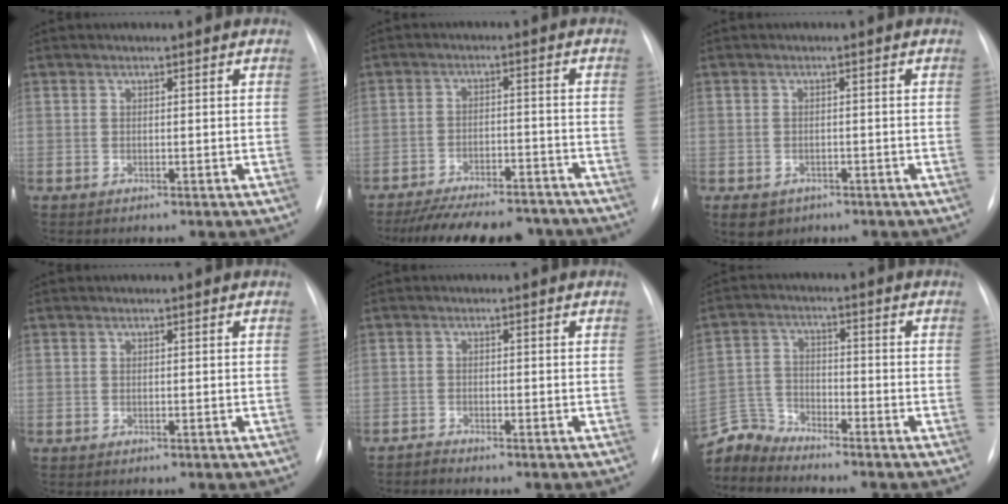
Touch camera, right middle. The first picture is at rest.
{"total": 16.6, "force": [-14.7, 4.5, 6.2], "torque": [-0.115, -0.002, -0.204]}
{"total": 6.3, "force": [-3.6, 4.8, 2.0], "torque": [-0.039, 0.001, -0.046]}
{"total": 0.0}
{"total": 1.0, "force": [-0.9, -0.3, -0.3], "torque": [0.010, -0.008, -0.017]}
{"total": 6.4, "force": [-6.3, -0.1, -0.9], "torque": [0.010, 0.004, -0.125]}